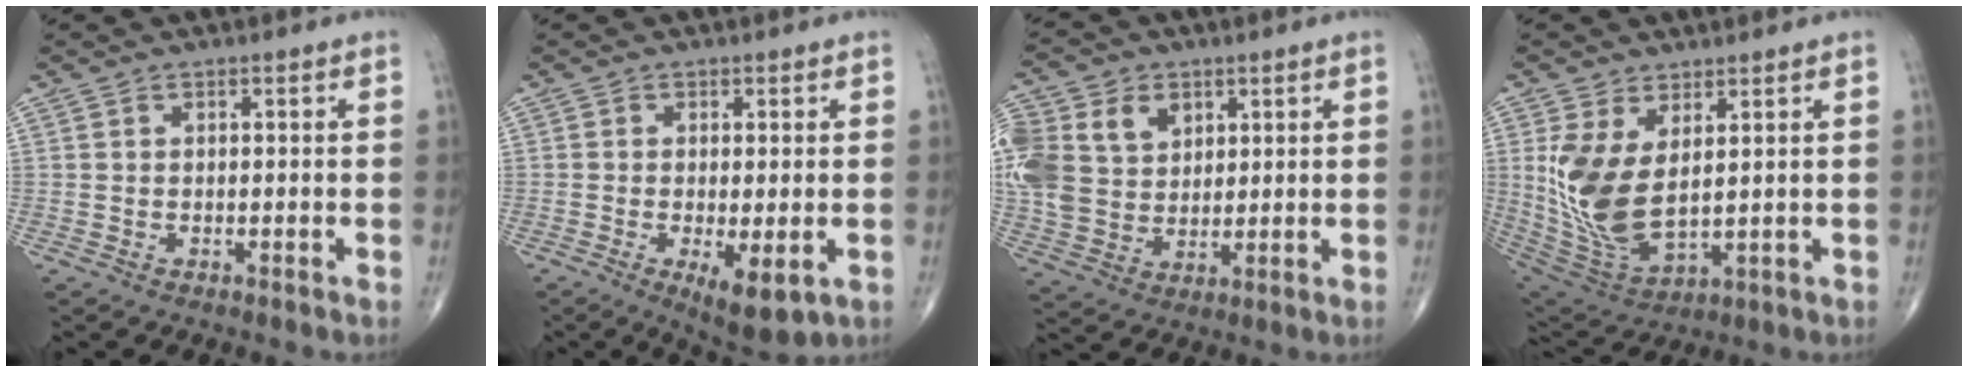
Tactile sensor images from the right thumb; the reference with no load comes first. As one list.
[{"total": 6.9, "force": [-1.9, 2.6, 6.1], "torque": [-0.095, -0.021, -0.022]}, {"total": 18.1, "force": [5.4, 13.8, 10.3], "torque": [-0.239, 0.013, 0.111]}, {"total": 12.9, "force": [3.0, 6.7, 10.7], "torque": [-0.217, -0.025, 0.081]}]